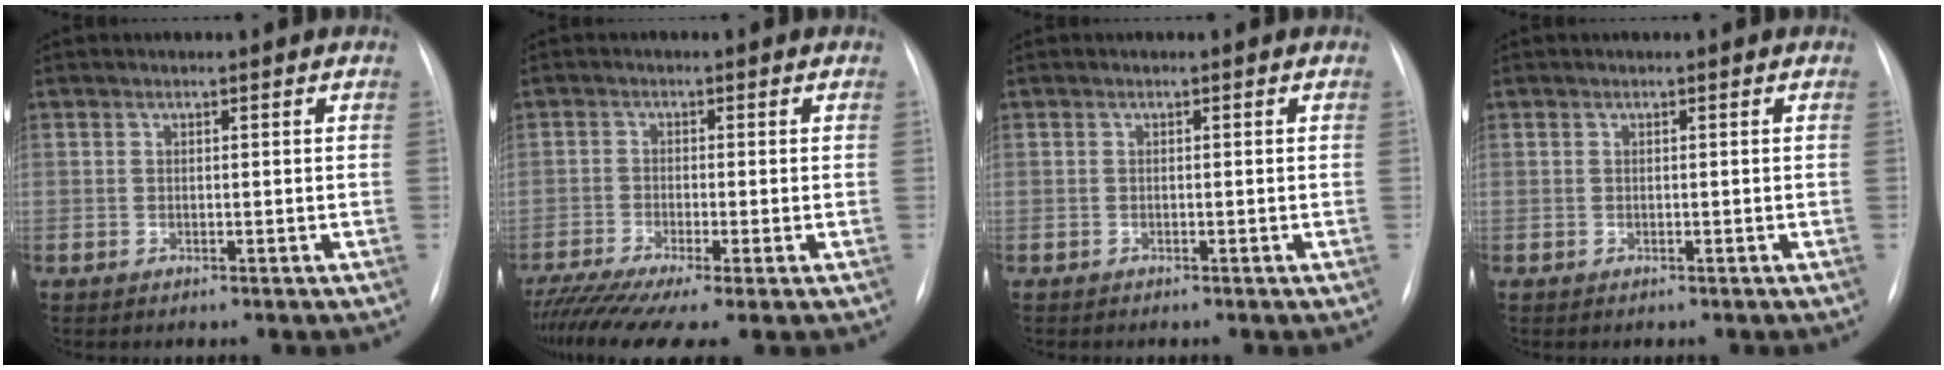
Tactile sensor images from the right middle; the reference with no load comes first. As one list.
[{"total": 9.9, "force": [-7.2, 0.7, 6.7], "torque": [-0.119, -0.017, -0.122]}, {"total": 0.0}, {"total": 0.0}]